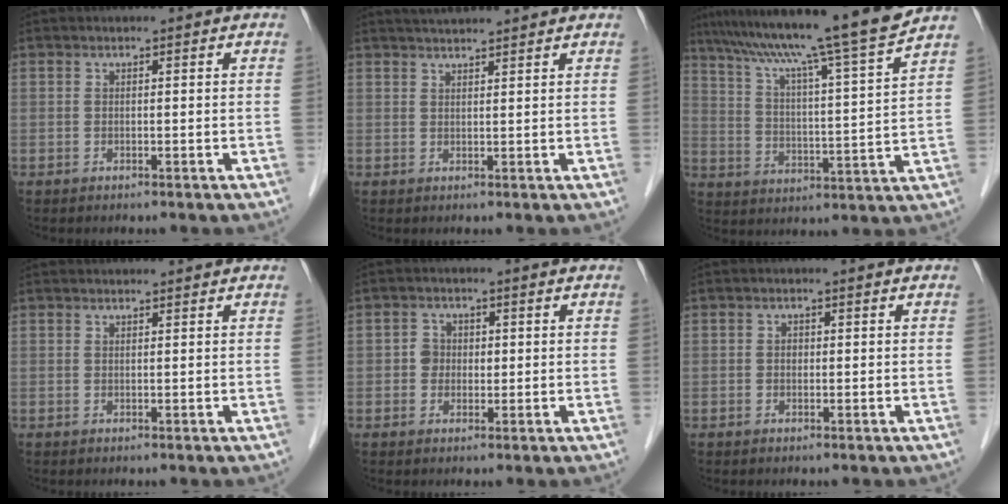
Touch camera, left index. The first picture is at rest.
{"total": 4.2, "force": [4.0, -0.2, 1.5], "torque": [-0.021, 0.029, 0.061]}
{"total": 18.8, "force": [15.9, -2.1, 9.9], "torque": [-0.164, -0.015, 0.234]}
{"total": 2.0, "force": [2.0, 0.2, 0.4], "torque": [-0.007, 0.025, 0.030]}
{"total": 2.5, "force": [0.1, 2.4, 0.8], "torque": [-0.015, 0.008, 0.000]}
{"total": 0.8, "force": [0.1, 0.7, 0.4], "torque": [-0.011, 0.003, -0.002]}